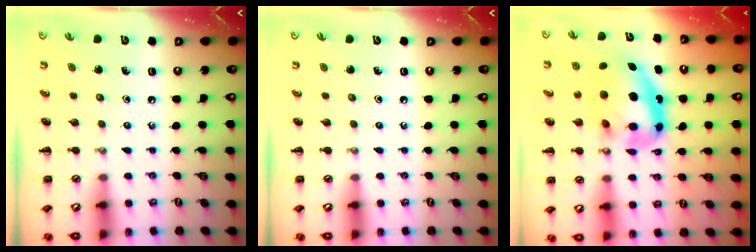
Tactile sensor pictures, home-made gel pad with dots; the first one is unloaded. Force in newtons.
{"total": 0.0}
{"total": 10.8, "press": 10.6, "slide": 2.3}